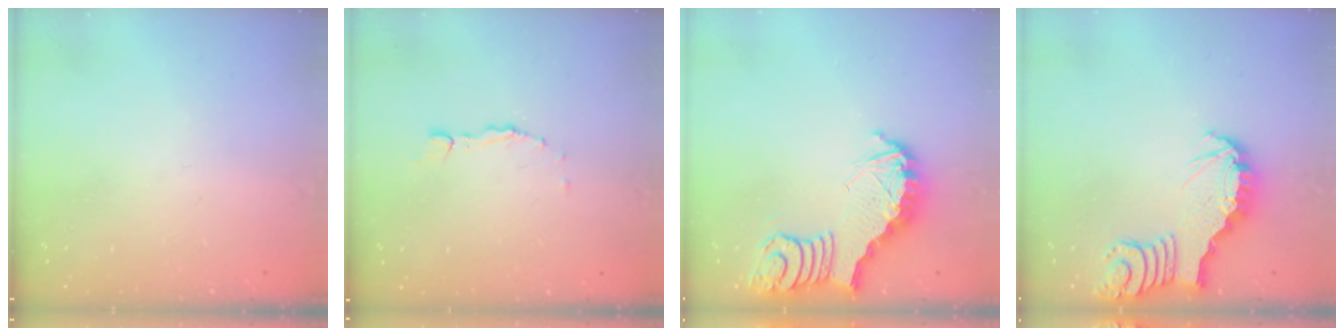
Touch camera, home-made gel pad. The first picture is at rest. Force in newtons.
{"total": 1.0, "press": 1.0, "slide": 0.2}
{"total": 4.9, "press": 4.8, "slide": 0.9}
{"total": 3.0, "press": 3.0, "slide": 0.2}